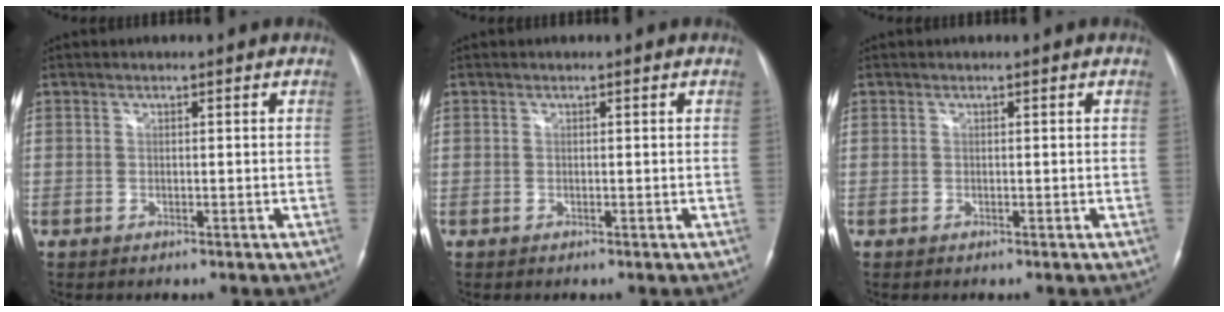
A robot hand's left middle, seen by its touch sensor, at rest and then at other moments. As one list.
[{"total": 0.0}, {"total": 0.0}]